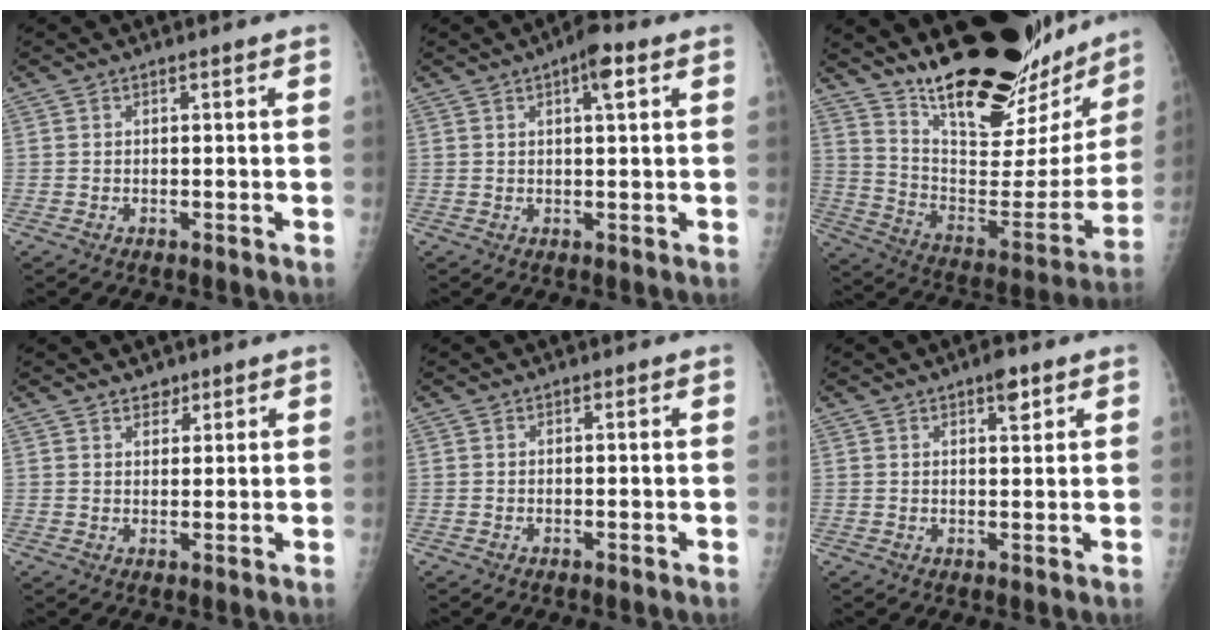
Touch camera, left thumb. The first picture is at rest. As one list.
[{"total": 4.7, "force": [2.1, 1.2, 4.0], "torque": [-0.056, 0.001, 0.027]}, {"total": 29.8, "force": [23.7, 8.7, 15.8], "torque": [-0.213, -0.132, 0.353]}, {"total": 2.4, "force": [1.8, 1.5, 0.6], "torque": [0.007, -0.011, 0.026]}, {"total": 0.0}, {"total": 3.3, "force": [2.0, 1.1, 2.3], "torque": [-0.023, -0.010, 0.028]}]